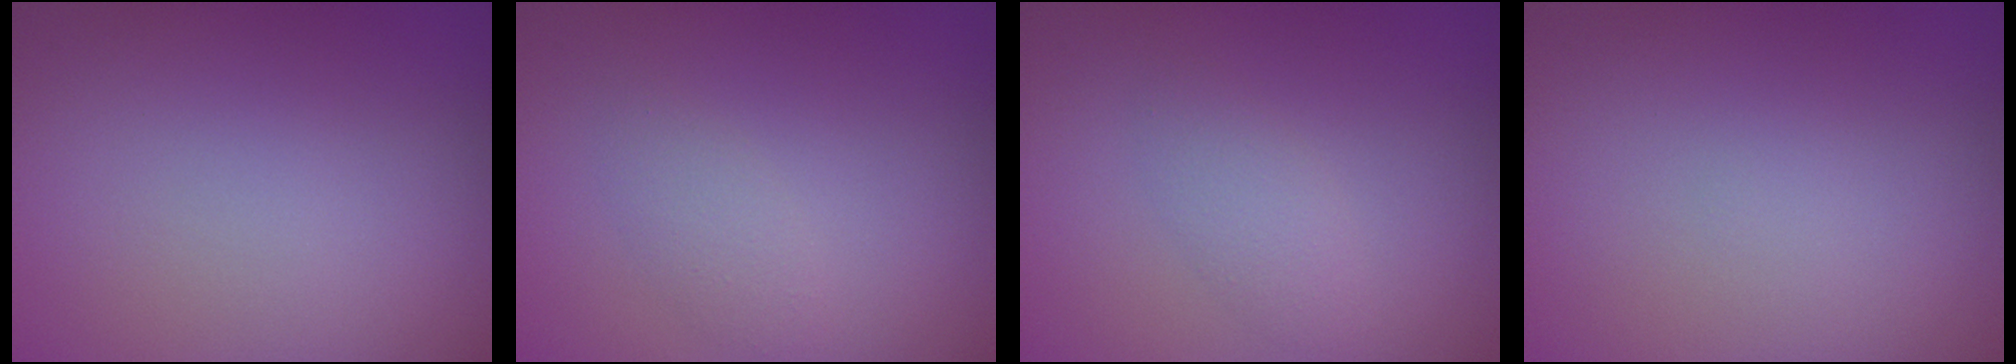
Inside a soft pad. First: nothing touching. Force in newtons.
{"total": 1.5, "press": 1.5, "slide": 0.1}
{"total": 1.7, "press": 1.7, "slide": 0.1}
{"total": 0.0}